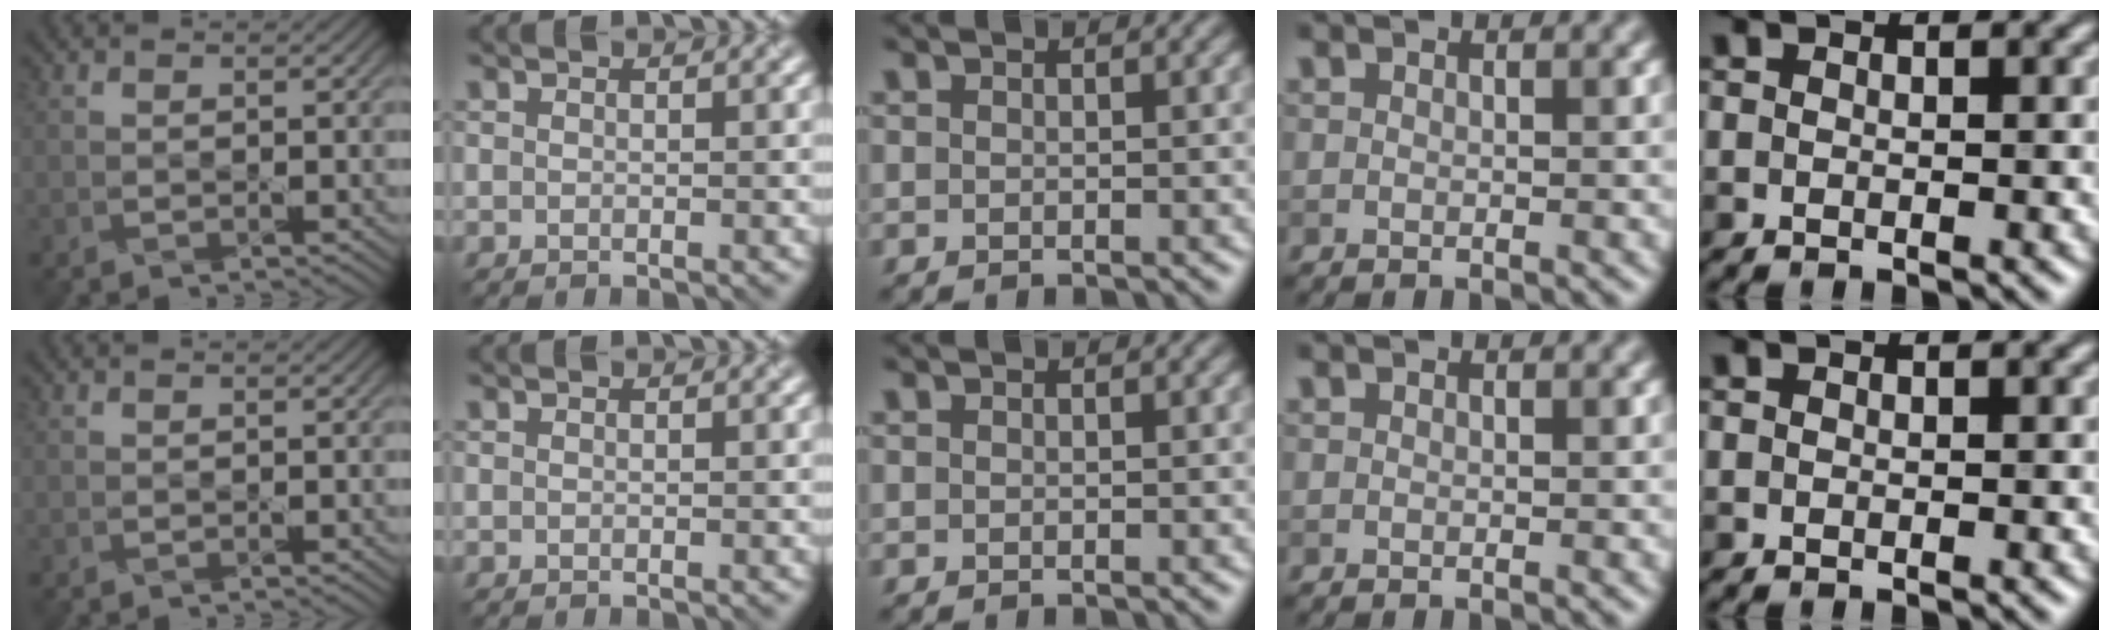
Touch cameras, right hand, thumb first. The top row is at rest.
{}